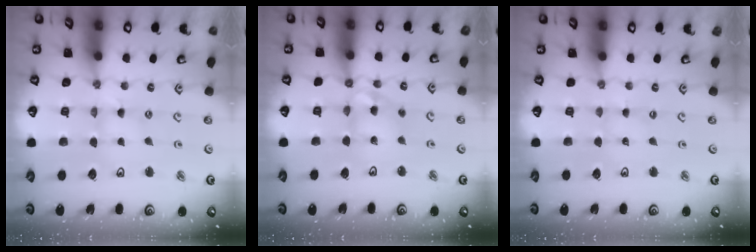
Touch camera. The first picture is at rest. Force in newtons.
{"total": 11.6, "press": 11.4, "slide": 1.9}
{"total": 0.5, "press": 0.5, "slide": 0.1}